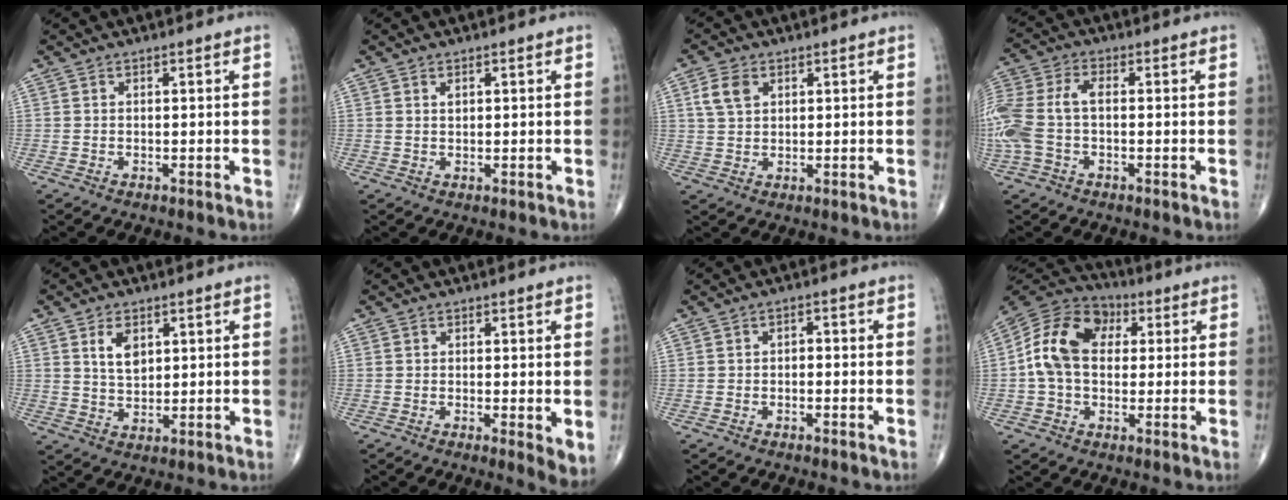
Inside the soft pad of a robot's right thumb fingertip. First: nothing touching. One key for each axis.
{"total": 1.2, "fx": 0.6, "fy": 0.7, "fz": 0.8, "tx": -0.010, "ty": -0.001, "tz": 0.011}
{"total": 4.8, "fx": 1.9, "fy": 3.2, "fz": 2.9, "tx": -0.051, "ty": 0.001, "tz": 0.037}
{"total": 12.7, "fx": -0.9, "fy": 7.4, "fz": 10.3, "tx": -0.271, "ty": 0.026, "tz": -0.015}
{"total": 5.1, "fx": 2.1, "fy": 3.1, "fz": 3.4, "tx": -0.049, "ty": -0.016, "tz": 0.042}
{"total": 3.7, "fx": -0.3, "fy": 1.0, "fz": 3.5, "tx": -0.054, "ty": -0.014, "tz": -0.011}
{"total": 1.2, "fx": -0.4, "fy": 0.8, "fz": 0.8, "tx": -0.003, "ty": 0.005, "tz": -0.011}
{"total": 13.9, "fx": 2.0, "fy": 9.8, "fz": 9.6, "tx": -0.167, "ty": 0.028, "tz": 0.023}